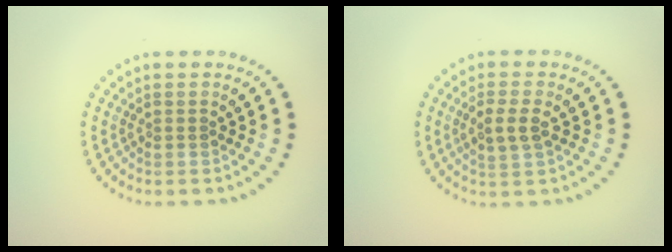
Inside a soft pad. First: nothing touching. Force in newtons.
{"total": 2.5, "press": 2.5, "slide": 0.6}